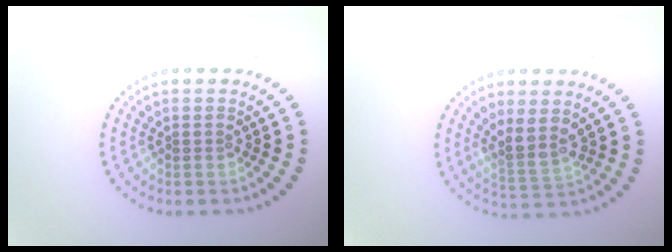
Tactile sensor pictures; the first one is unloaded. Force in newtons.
{"total": 2.5, "press": 2.0, "slide": 1.5}